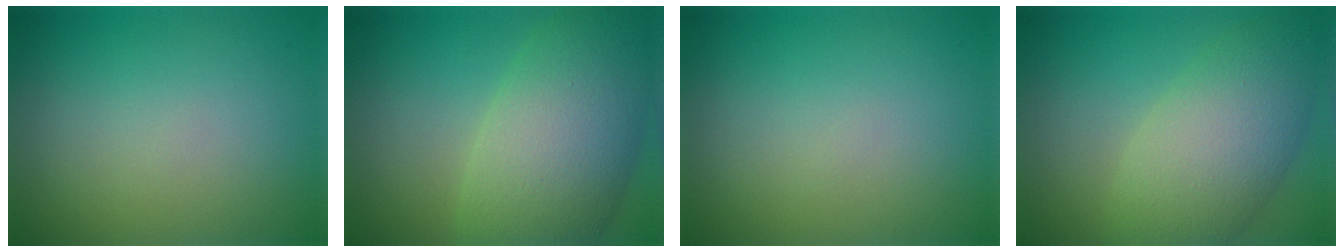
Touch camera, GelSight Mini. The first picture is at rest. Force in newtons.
{"total": 10.0, "press": 10.0, "slide": 0.6}
{"total": 0.0}
{"total": 7.6, "press": 7.5, "slide": 0.6}